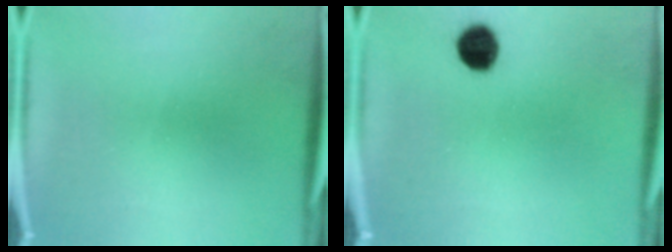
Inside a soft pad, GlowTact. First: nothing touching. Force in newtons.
{"total": 6.4}